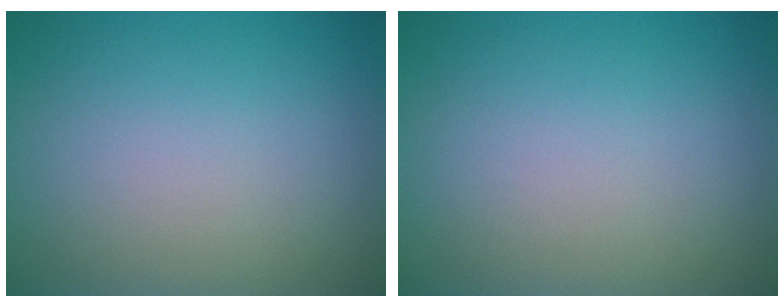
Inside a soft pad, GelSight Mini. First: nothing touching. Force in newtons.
{"total": 0.0}